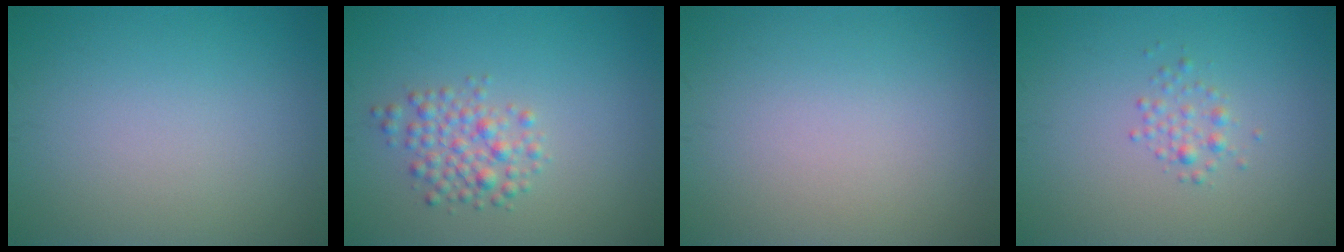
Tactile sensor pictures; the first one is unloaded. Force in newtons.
{"total": 2.7, "press": 2.7, "slide": 0.1}
{"total": 0.0}
{"total": 1.2, "press": 1.2, "slide": 0.1}